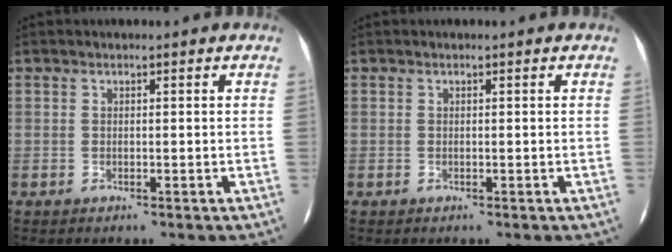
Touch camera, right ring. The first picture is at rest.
{"total": 0.0}